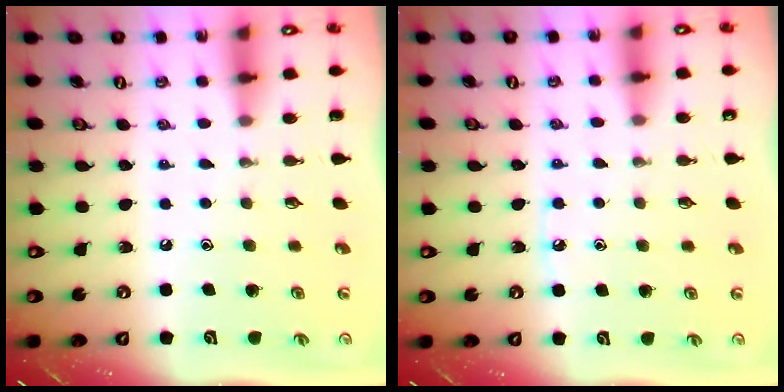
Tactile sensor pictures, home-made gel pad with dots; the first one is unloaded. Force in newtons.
{"total": 4.0, "press": 4.0, "slide": 0.5}